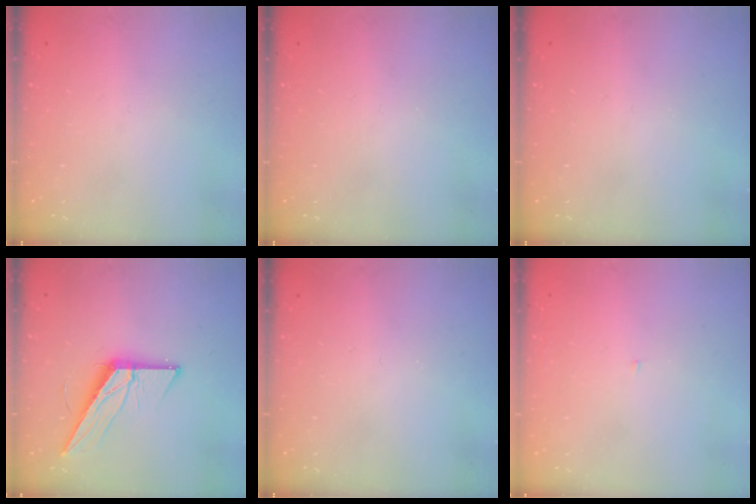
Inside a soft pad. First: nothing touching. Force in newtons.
{"total": 0.0}
{"total": 0.0}
{"total": 13.9, "press": 13.9, "slide": 0.5}
{"total": 0.0}
{"total": 2.1, "press": 2.1, "slide": 0.2}